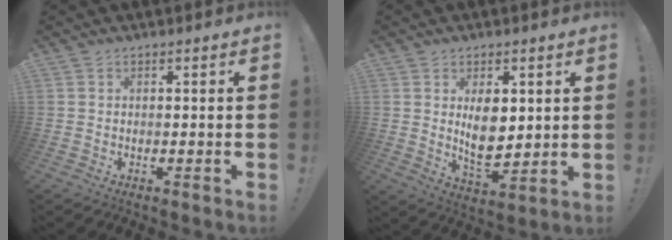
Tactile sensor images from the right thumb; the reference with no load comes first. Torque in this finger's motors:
{"motor_torque": [-0.11, 0.66, 0.41, 0.48, 0.08]}